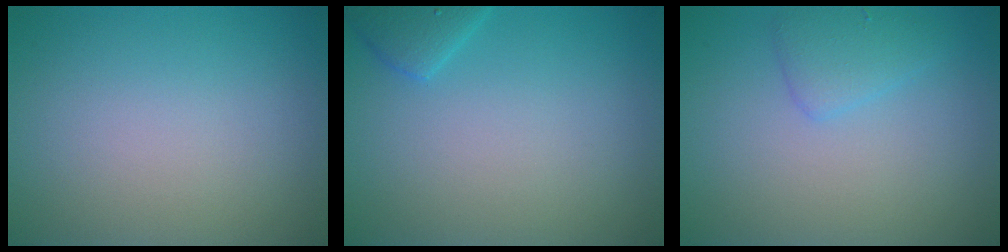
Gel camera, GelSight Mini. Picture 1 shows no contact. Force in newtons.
{"total": 1.8, "press": 1.8, "slide": 0.1}
{"total": 1.8, "press": 1.8, "slide": 0.2}